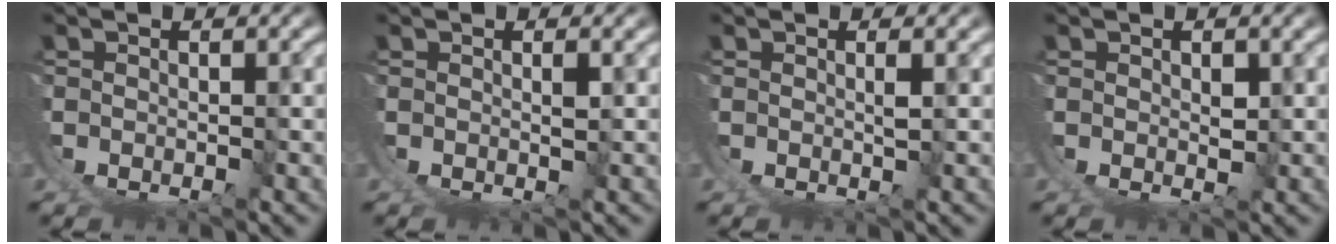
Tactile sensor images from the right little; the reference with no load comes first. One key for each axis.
{"total": 0.9, "fx": 0.4, "fy": -0.7, "fz": 0.4, "tx": -0.003, "ty": 0.000, "tz": 0.009}
{"total": 1.3, "fx": 0.5, "fy": -1.1, "fz": 0.4, "tx": -0.003, "ty": 0.001, "tz": 0.011}
{"total": 0.9, "fx": 0.5, "fy": 0.2, "fz": 0.7, "tx": -0.013, "ty": -0.008, "tz": 0.012}